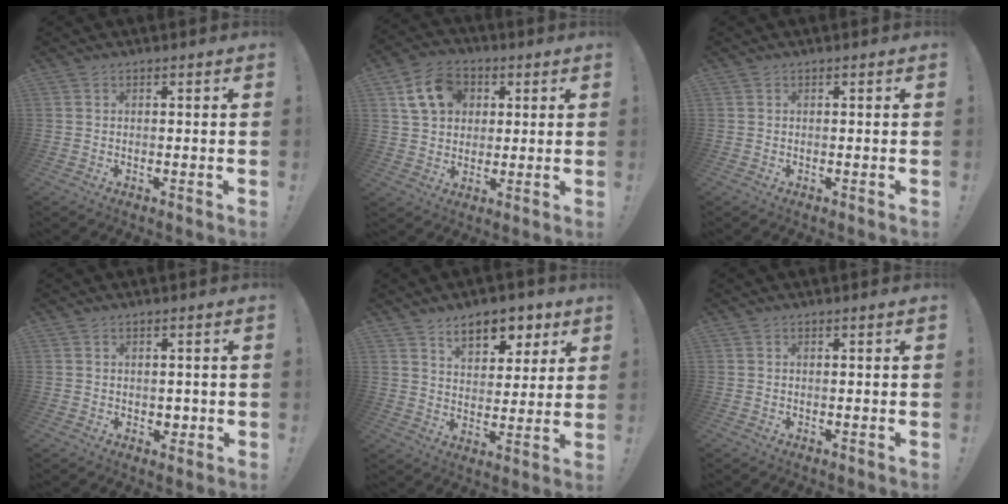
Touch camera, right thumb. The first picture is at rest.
{"total": 12.6, "force": [4.6, 9.8, 6.4], "torque": [-0.100, -0.004, 0.095]}
{"total": 0.0}
{"total": 2.2, "force": [0.1, 2.0, 1.0], "torque": [-0.007, -0.002, 0.000]}
{"total": 10.7, "force": [6.8, 6.2, 5.6], "torque": [-0.075, -0.038, 0.122]}
{"total": 0.6, "force": [0.0, -0.3, 0.5], "torque": [-0.006, -0.002, -0.001]}